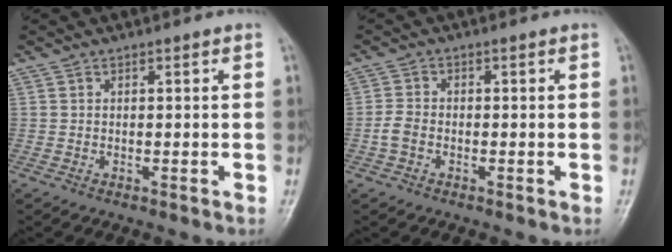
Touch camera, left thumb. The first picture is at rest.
{"total": 2.9, "force": [-1.1, 2.0, 1.8], "torque": [-0.038, 0.008, -0.025]}